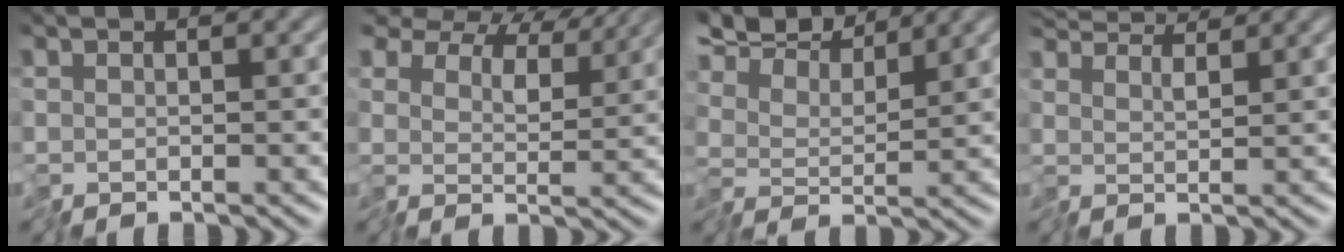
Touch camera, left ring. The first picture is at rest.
{"total": 10.3, "force": [8.4, 4.6, 3.8], "torque": [-0.108, 0.016, 0.136]}
{"total": 7.0, "force": [5.9, 1.6, 3.3], "torque": [-0.078, 0.023, 0.093]}
{"total": 5.5, "force": [5.3, 0.3, 1.5], "torque": [-0.042, 0.018, 0.077]}